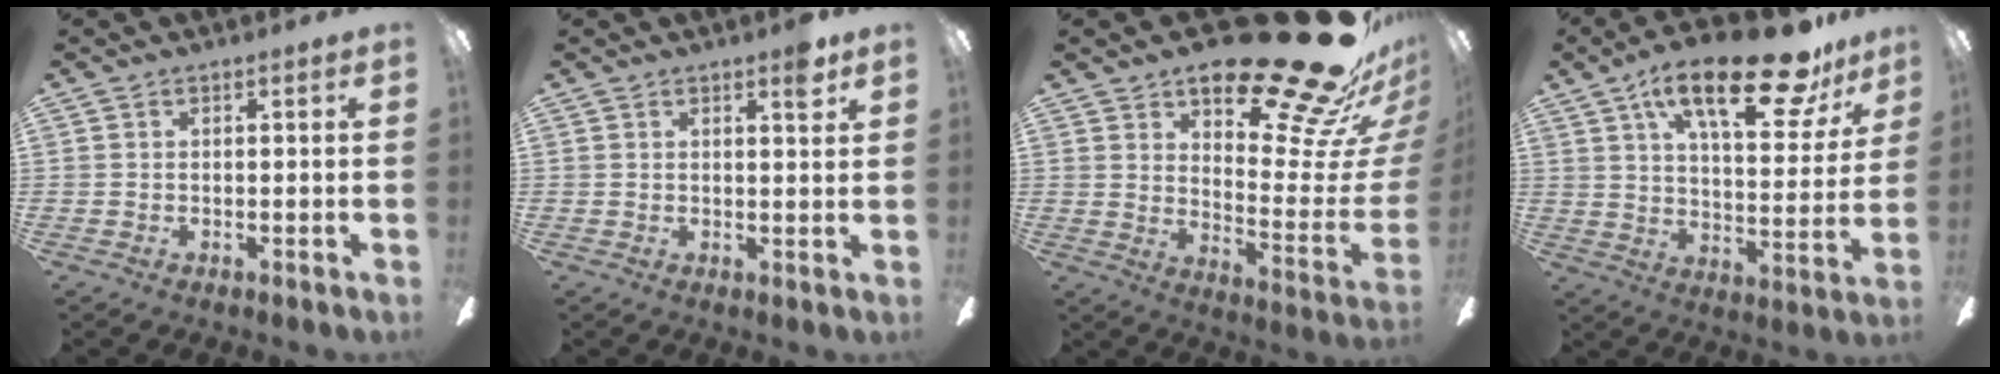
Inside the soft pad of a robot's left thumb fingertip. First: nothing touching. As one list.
[{"total": 3.8, "force": [2.7, 0.8, 2.6], "torque": [-0.025, -0.015, 0.040]}, {"total": 28.6, "force": [19.9, 8.7, 18.7], "torque": [-0.218, -0.149, 0.327]}, {"total": 23.4, "force": [14.2, 8.4, 16.7], "torque": [-0.255, -0.070, 0.227]}]